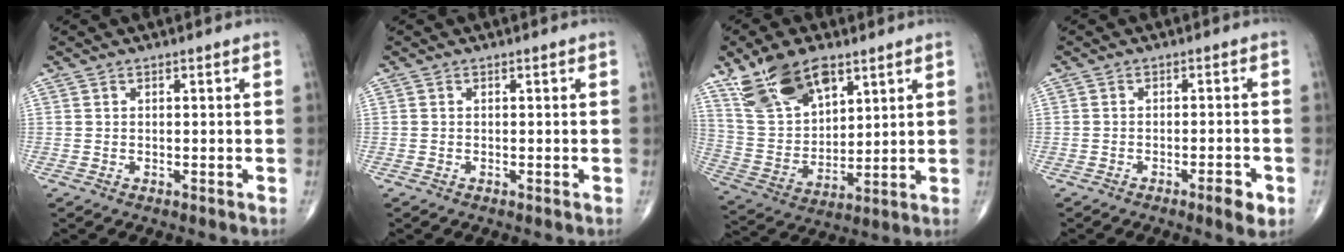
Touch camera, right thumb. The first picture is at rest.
{"total": 0.0}
{"total": 15.8, "force": [9.7, 7.8, 9.7], "torque": [-0.154, -0.034, 0.196]}
{"total": 4.0, "force": [-2.0, 0.9, 3.3], "torque": [-0.046, 0.004, -0.030]}